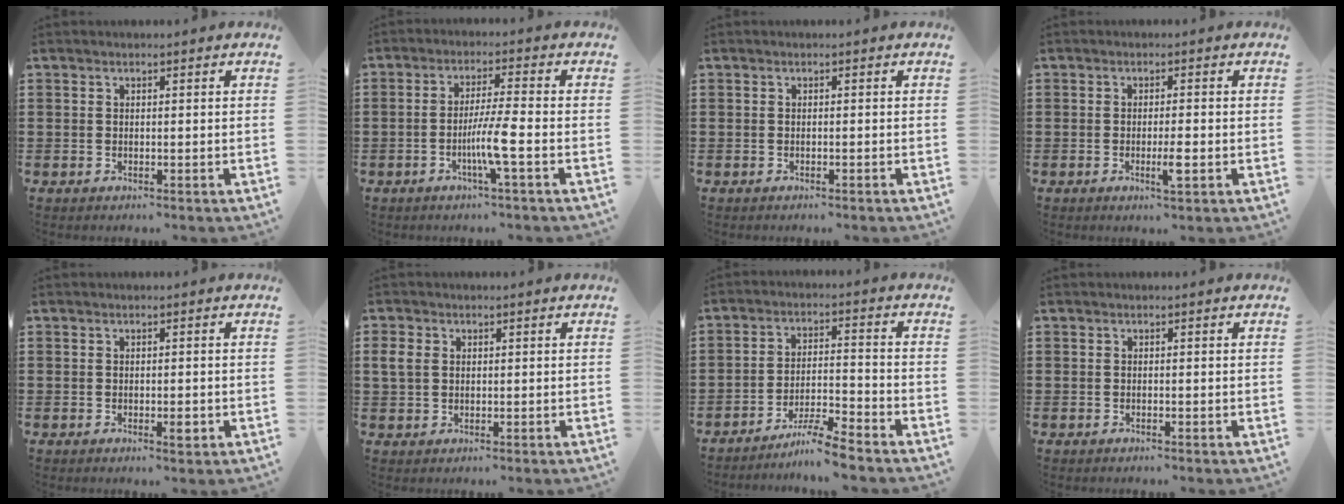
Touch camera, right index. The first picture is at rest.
{"total": 5.8, "force": [-2.1, -0.5, 5.4], "torque": [-0.107, -0.014, -0.044]}
{"total": 0.0}
{"total": 2.9, "force": [-0.9, 0.2, 2.8], "torque": [-0.054, -0.006, -0.018]}
{"total": 1.9, "force": [-0.7, 0.6, 1.6], "torque": [-0.029, -0.001, -0.012]}
{"total": 2.6, "force": [0.7, 2.1, 1.5], "torque": [-0.043, 0.006, 0.010]}
{"total": 5.8, "force": [-5.2, -0.4, 2.5], "torque": [-0.050, -0.009, -0.101]}
{"total": 0.0}